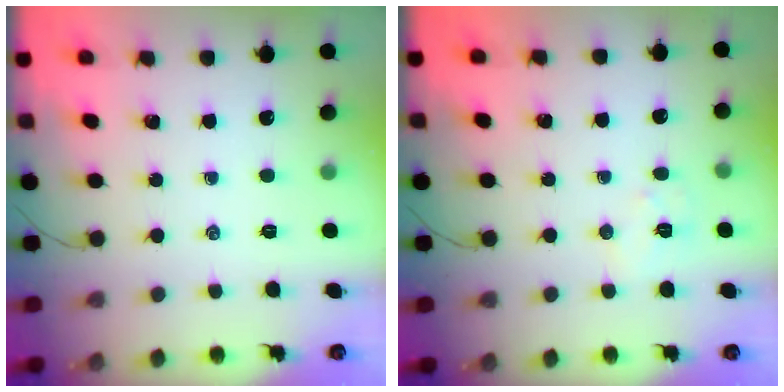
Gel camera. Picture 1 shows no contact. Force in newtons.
{"total": 5.7, "press": 5.6, "slide": 0.9}